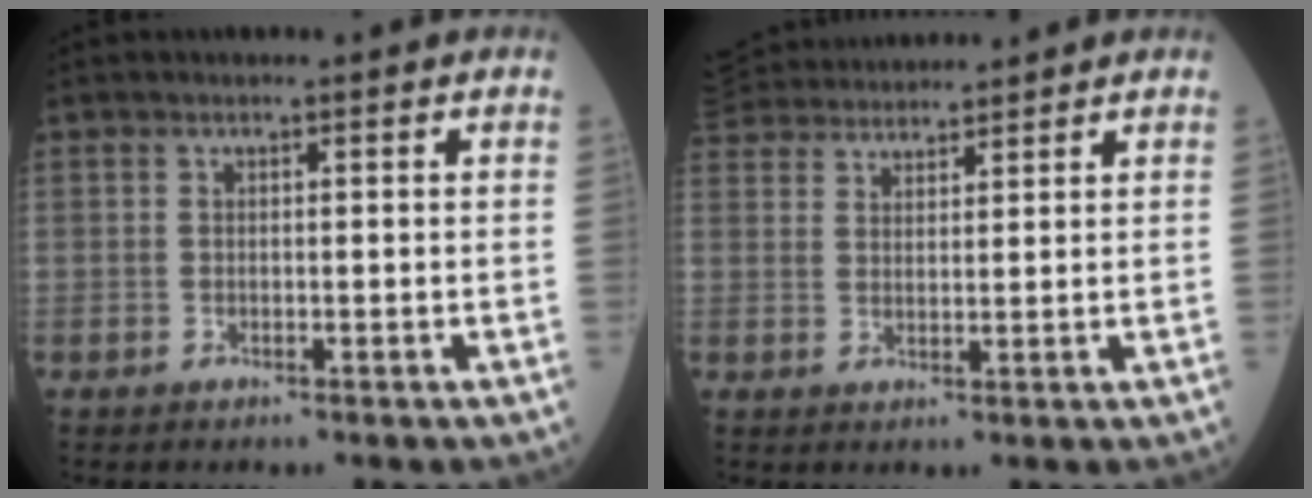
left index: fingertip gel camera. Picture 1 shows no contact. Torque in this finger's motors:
{"motor_torque": [-0.77, -1.37, -0.01, 0.02]}